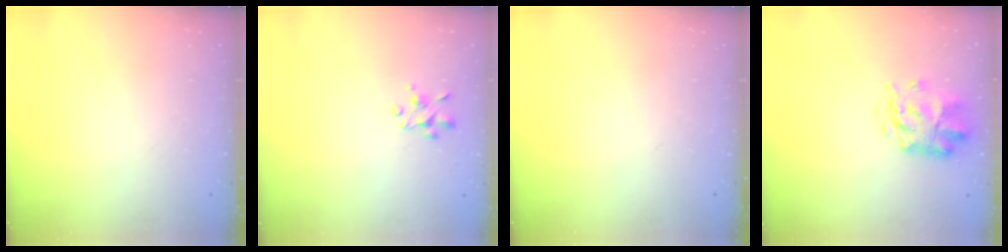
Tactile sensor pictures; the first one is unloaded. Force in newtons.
{"total": 2.9, "press": 2.8, "slide": 0.9}
{"total": 0.0}
{"total": 4.6, "press": 4.5, "slide": 0.9}